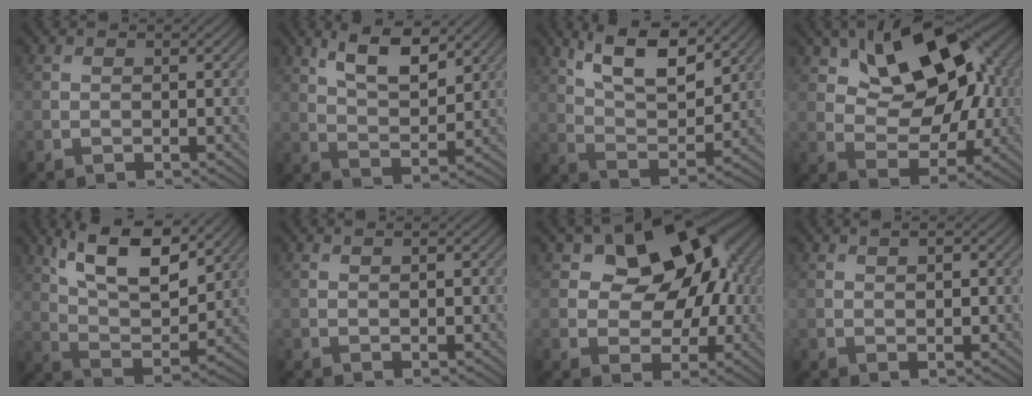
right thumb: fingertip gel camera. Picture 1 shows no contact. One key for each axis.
{"total": 8.4, "fx": 5.2, "fy": 3.0, "fz": 5.9, "tx": -0.112, "ty": -0.005, "tz": 0.100}
{"total": 12.4, "fx": 7.7, "fy": 4.5, "fz": 8.6, "tx": -0.155, "ty": 0.000, "tz": 0.131}
{"total": 14.4, "fx": 5.8, "fy": 8.3, "fz": 10.3, "tx": -0.172, "ty": 0.009, "tz": 0.095}
{"total": 14.2, "fx": 8.6, "fy": 5.2, "fz": 10.1, "tx": -0.187, "ty": 0.001, "tz": 0.143}
{"total": 0.7, "fx": 0.4, "fy": 0.1, "fz": 0.6, "tx": -0.009, "ty": 0.004, "tz": 0.009}
{"total": 12.3, "fx": 3.7, "fy": 8.3, "fz": 8.3, "tx": -0.115, "ty": 0.011, "tz": 0.049}
{"total": 1.7, "fx": 0.8, "fy": 0.6, "fz": 1.4, "tx": -0.023, "ty": 0.000, "tz": 0.018}